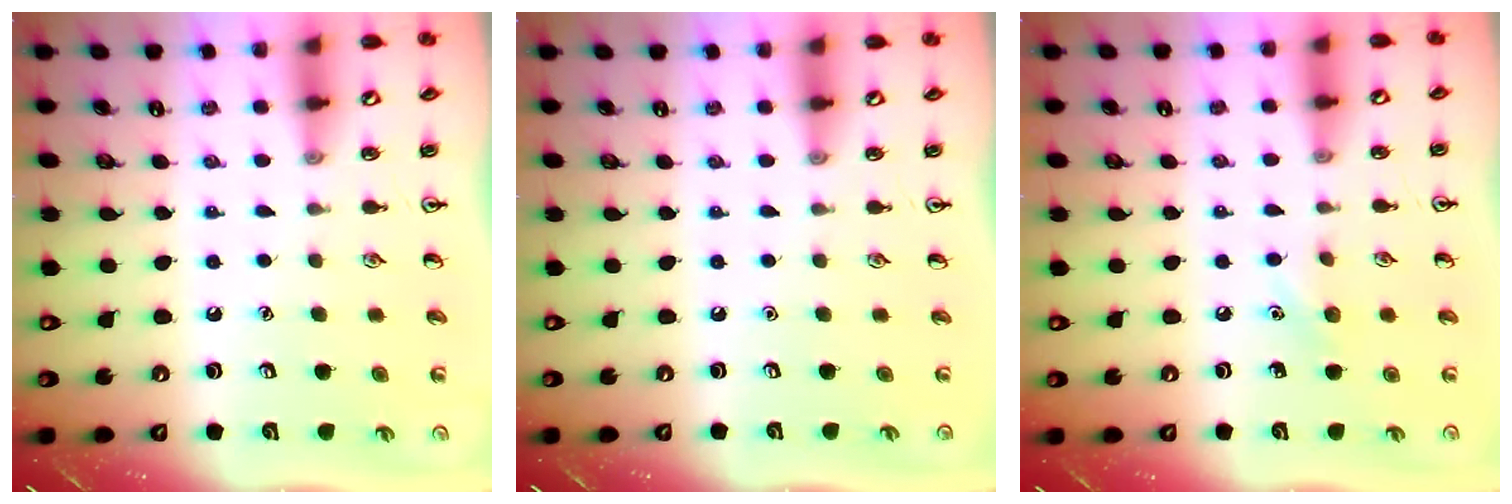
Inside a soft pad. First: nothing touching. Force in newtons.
{"total": 0.0}
{"total": 5.8, "press": 5.5, "slide": 2.0}